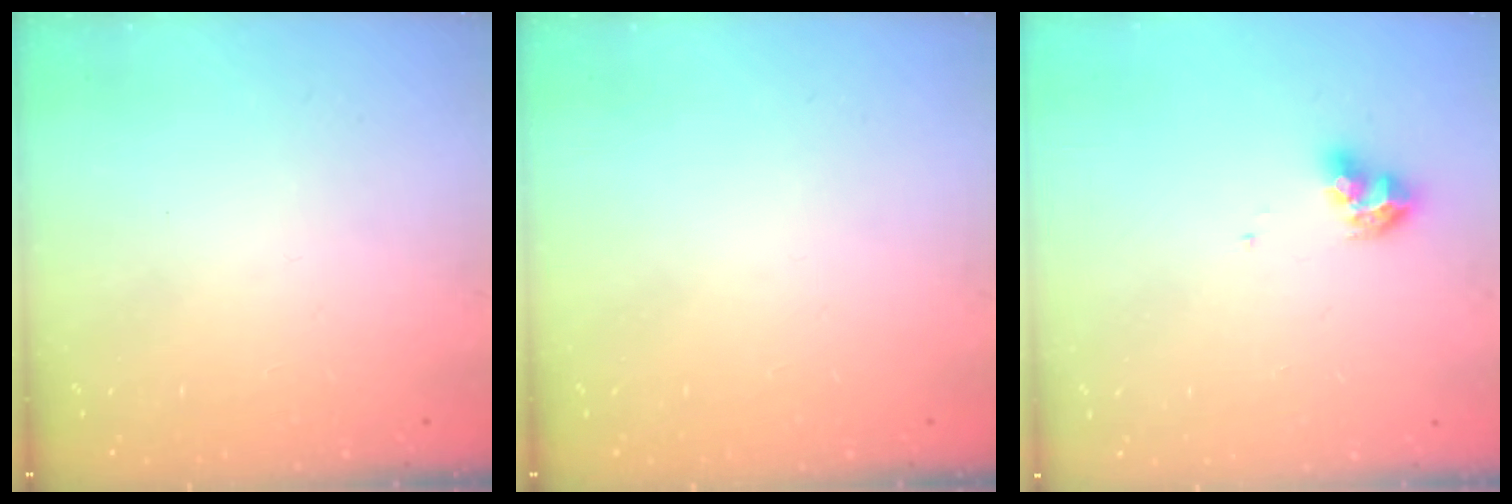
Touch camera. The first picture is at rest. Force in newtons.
{"total": 0.0}
{"total": 9.0, "press": 9.0, "slide": 0.9}